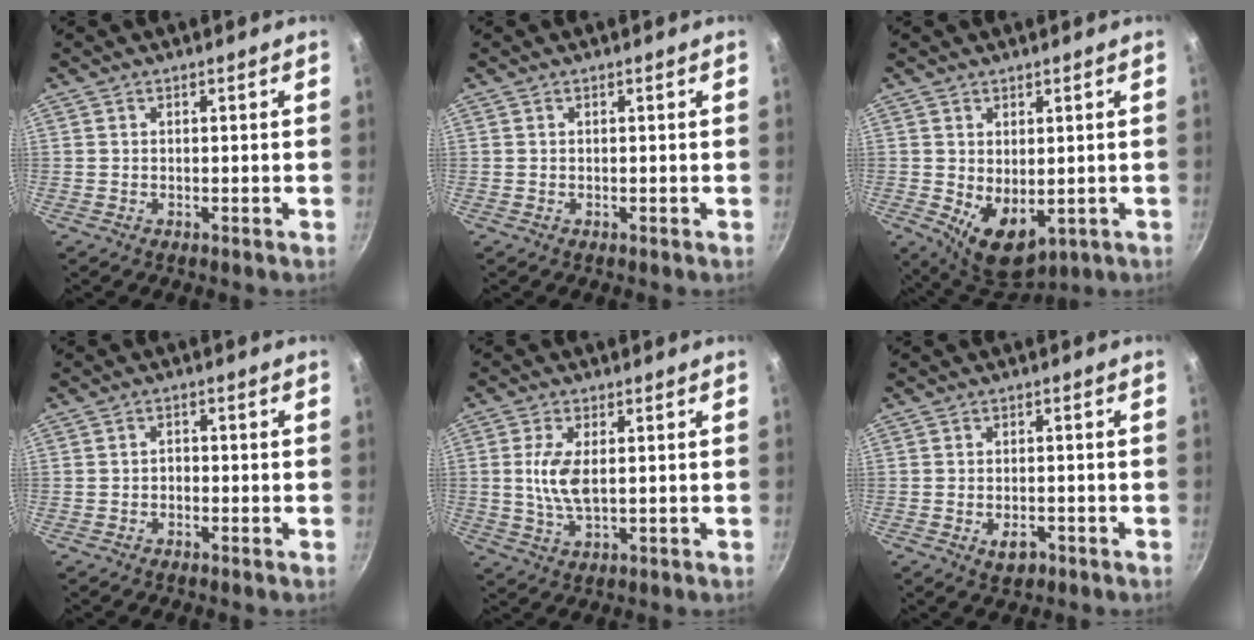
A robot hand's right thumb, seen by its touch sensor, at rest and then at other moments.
{"total": 0.0}
{"total": 8.7, "force": [-0.5, 5.5, 6.7], "torque": [-0.083, -0.020, 0.011]}
{"total": 1.4, "force": [-0.7, 1.0, 0.6], "torque": [-0.007, 0.009, -0.015]}
{"total": 6.7, "force": [0.6, 3.0, 6.0], "torque": [-0.123, -0.002, 0.012]}
{"total": 3.5, "force": [-1.6, 2.1, 2.3], "torque": [-0.034, 0.009, -0.019]}